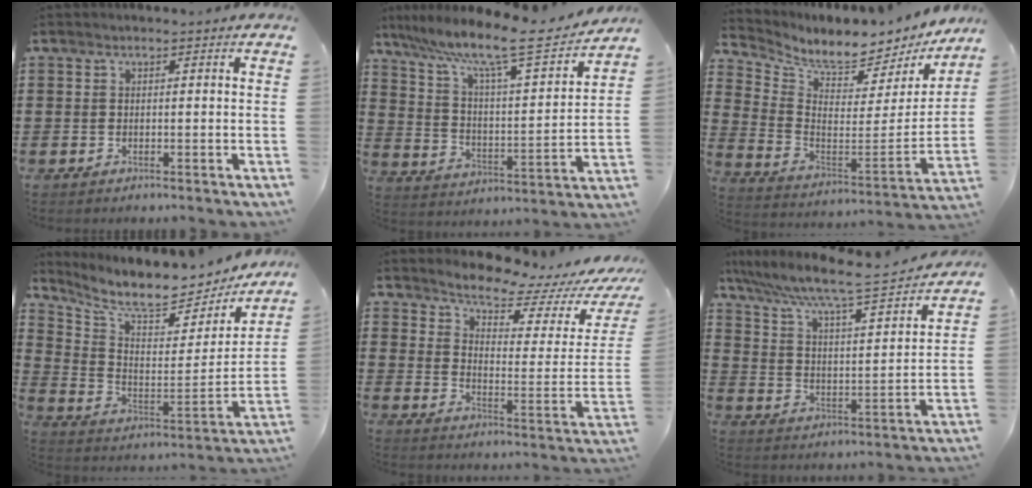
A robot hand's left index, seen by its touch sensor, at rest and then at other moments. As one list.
[{"total": 10.2, "force": [8.1, 0.7, 6.2], "torque": [-0.141, -0.054, 0.129]}, {"total": 6.3, "force": [5.8, 1.1, 2.1], "torque": [-0.059, -0.066, 0.092]}, {"total": 8.4, "force": [7.4, 1.6, 3.6], "torque": [-0.099, -0.059, 0.122]}, {"total": 6.6, "force": [6.1, 1.0, 2.4], "torque": [-0.061, -0.048, 0.101]}, {"total": 7.1, "force": [6.0, 0.0, 3.7], "torque": [-0.098, -0.044, 0.091]}]